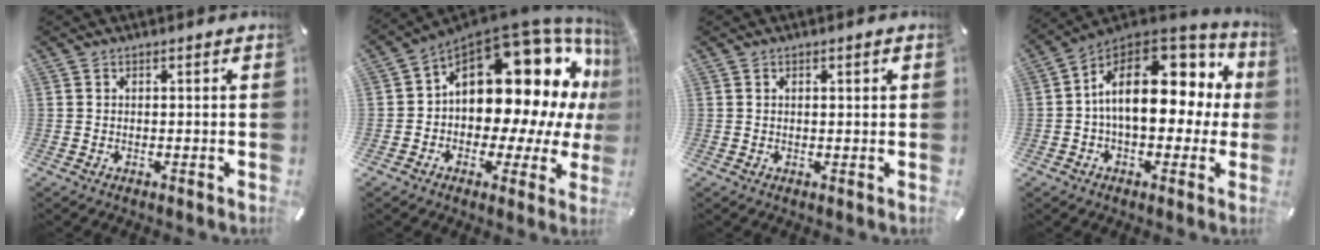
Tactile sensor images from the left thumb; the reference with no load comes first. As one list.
[{"total": 22.0, "force": [6.8, 13.3, 16.1], "torque": [-0.245, -0.065, 0.120]}, {"total": 0.8, "force": [0.3, 0.3, 0.7], "torque": [-0.013, 0.003, 0.004]}, {"total": 19.6, "force": [4.0, 11.7, 15.2], "torque": [-0.252, -0.020, 0.075]}]